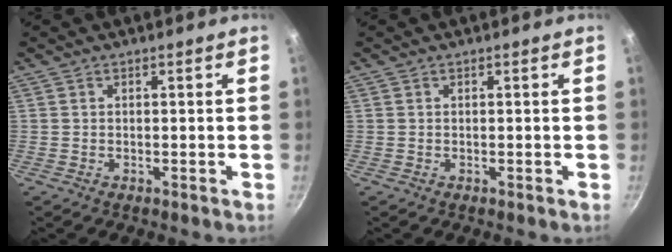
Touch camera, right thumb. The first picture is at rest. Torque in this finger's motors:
{"motor_torque": [-0.03, 0.03, 0.14, 0.18, 0.00]}